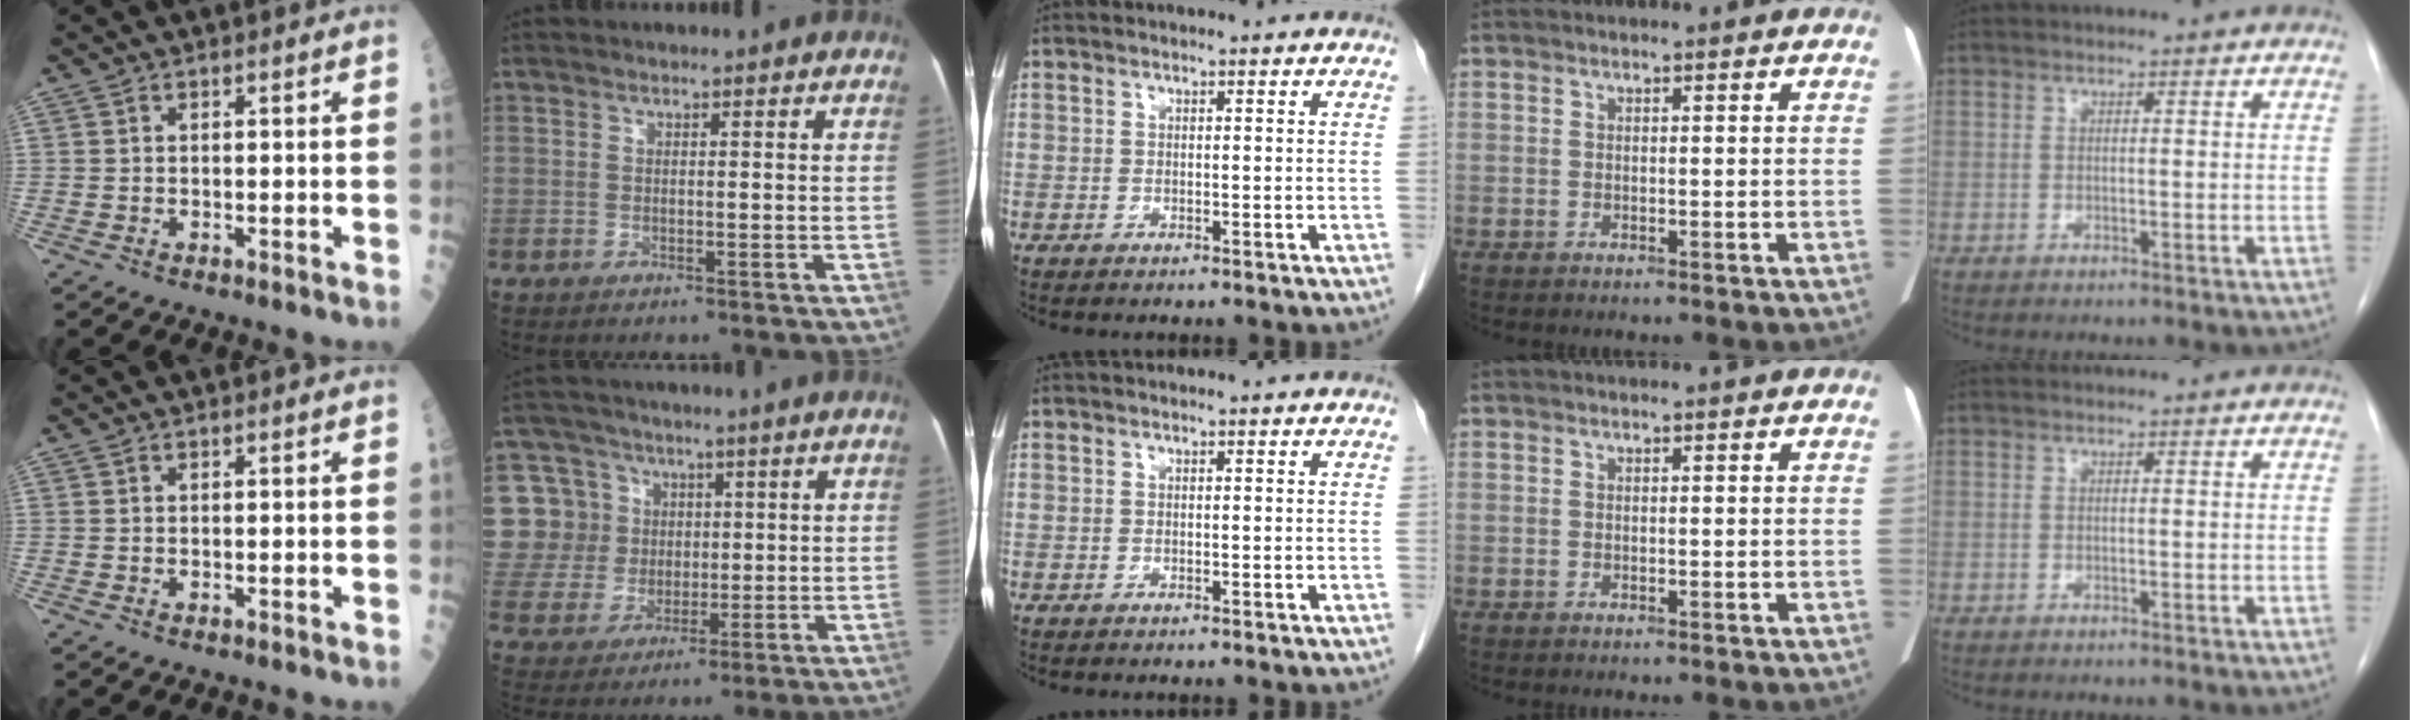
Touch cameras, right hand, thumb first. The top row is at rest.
{"index": {"total": 15.5, "force": [4.4, 14.1, 4.8], "torque": [-0.152, 0.058, 0.102]}}